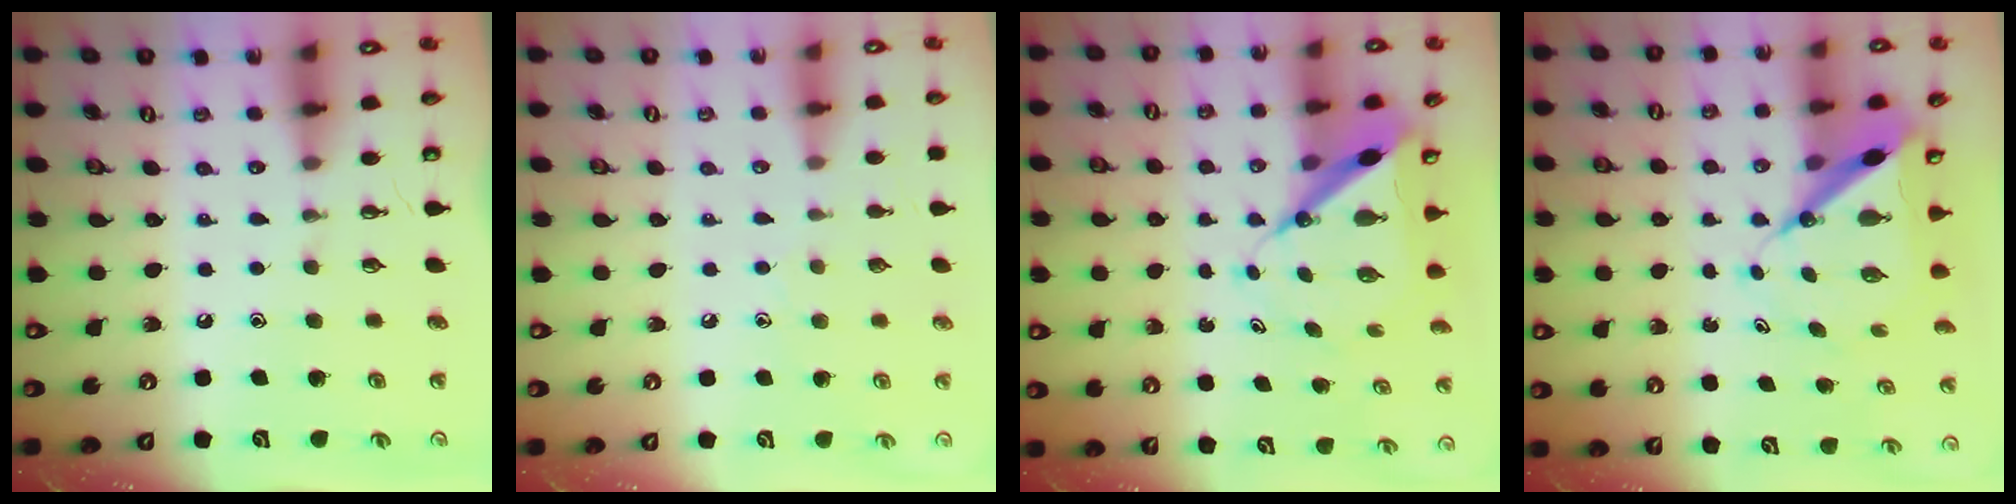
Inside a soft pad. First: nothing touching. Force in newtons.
{"total": 5.5, "press": 5.5, "slide": 0.6}
{"total": 8.5, "press": 8.5, "slide": 0.8}
{"total": 8.5, "press": 8.5, "slide": 0.8}